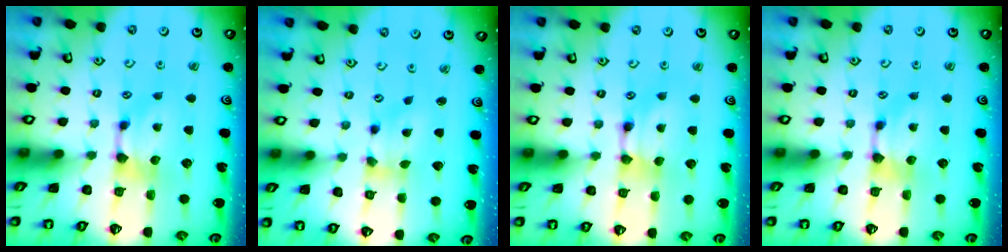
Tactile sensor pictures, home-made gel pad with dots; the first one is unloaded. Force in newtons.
{"total": 2.9, "press": 2.4, "slide": 1.6}
{"total": 1.6, "press": 1.6, "slide": 0.2}
{"total": 0.0}